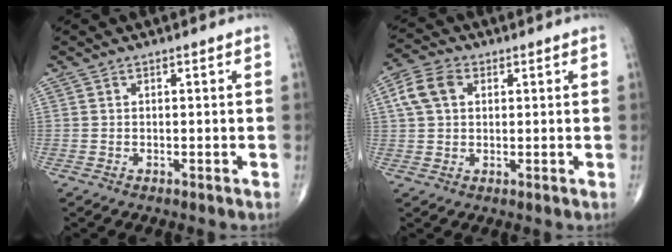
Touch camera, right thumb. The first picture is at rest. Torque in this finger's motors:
{"motor_torque": [0.06, 0.06, 0.34, 0.24, 0.05]}